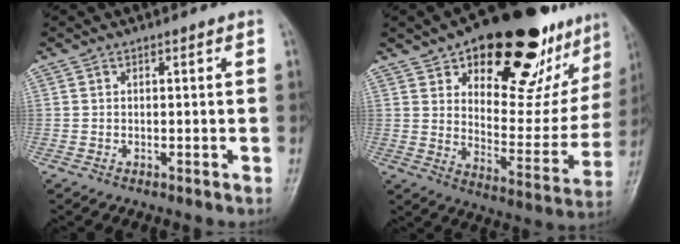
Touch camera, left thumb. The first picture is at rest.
{"total": 29.5, "force": [17.2, 13.4, 19.8], "torque": [-0.225, -0.047, 0.251]}